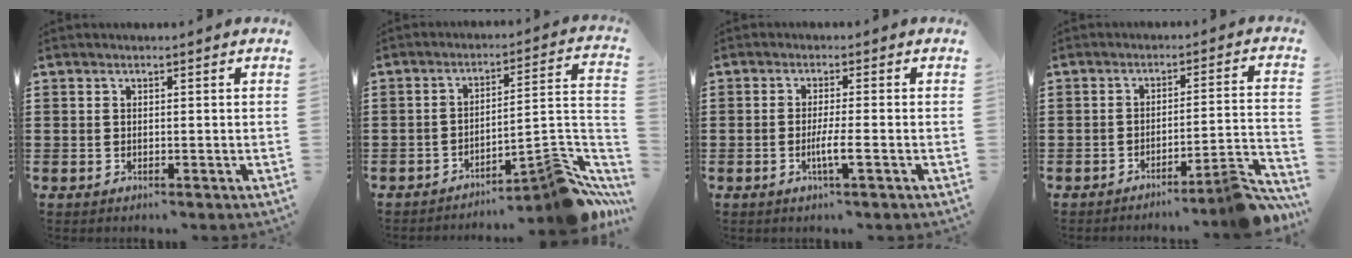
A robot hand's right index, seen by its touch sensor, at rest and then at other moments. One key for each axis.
{"total": 8.8, "fx": -7.0, "fy": 1.5, "fz": 5.1, "tx": -0.052, "ty": 0.001, "tz": -0.135}
{"total": 3.5, "fx": -1.3, "fy": 0.0, "fz": 3.3, "tx": -0.064, "ty": -0.008, "tz": -0.026}
{"total": 6.4, "fx": -5.4, "fy": -0.4, "fz": 3.5, "tx": -0.051, "ty": -0.010, "tz": -0.102}